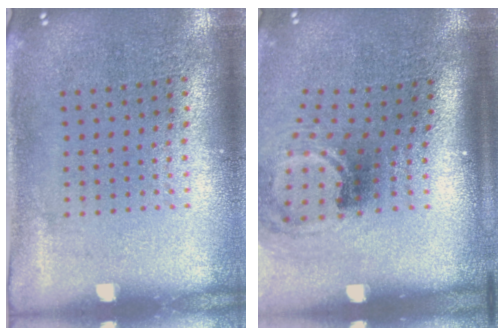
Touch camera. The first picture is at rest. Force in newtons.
{"total": 1.8, "press": 1.1, "slide": 1.4}